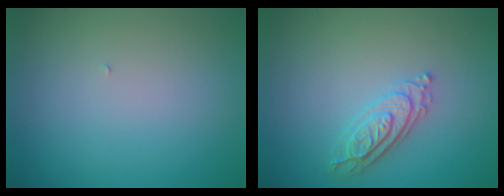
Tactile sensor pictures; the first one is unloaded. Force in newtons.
{"total": 2.9, "press": 2.7, "slide": 1.0}